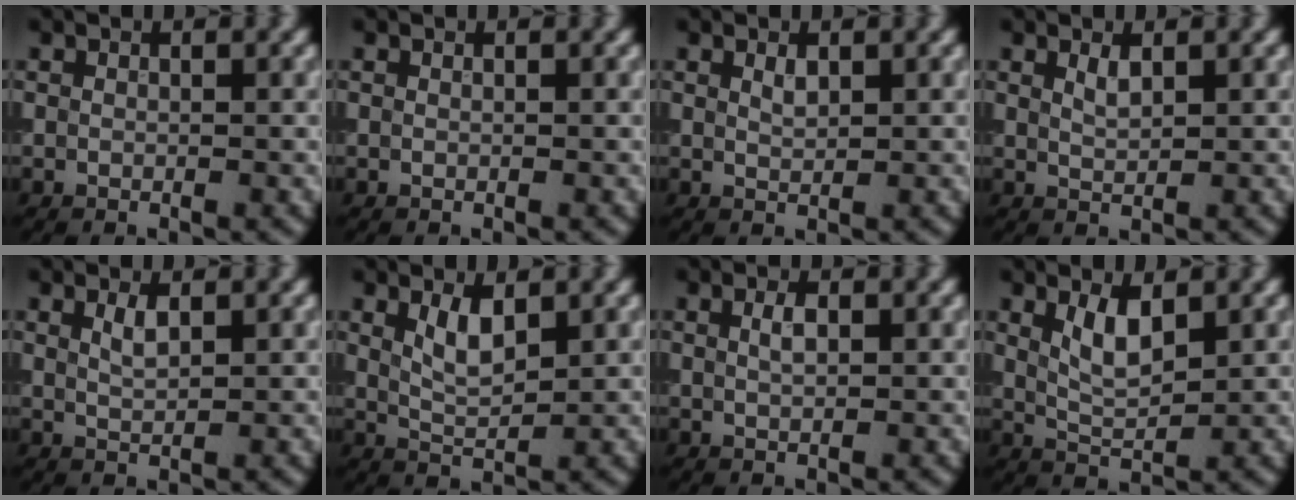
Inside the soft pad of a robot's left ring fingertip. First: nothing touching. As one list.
[{"total": 0.0}, {"total": 0.9, "force": [0.6, 0.3, 0.6], "torque": [-0.014, -0.001, 0.013]}, {"total": 1.2, "force": [0.8, 0.4, 0.9], "torque": [-0.019, -0.002, 0.016]}, {"total": 1.5, "force": [0.8, 0.5, 1.2], "torque": [-0.025, -0.001, 0.016]}, {"total": 2.6, "force": [1.3, 0.9, 2.1], "torque": [-0.044, -0.005, 0.027]}, {"total": 1.3, "force": [0.5, 0.5, 1.1], "torque": [-0.024, 0.001, 0.010]}, {"total": 3.1, "force": [1.4, 1.1, 2.5], "torque": [-0.053, -0.004, 0.030]}]